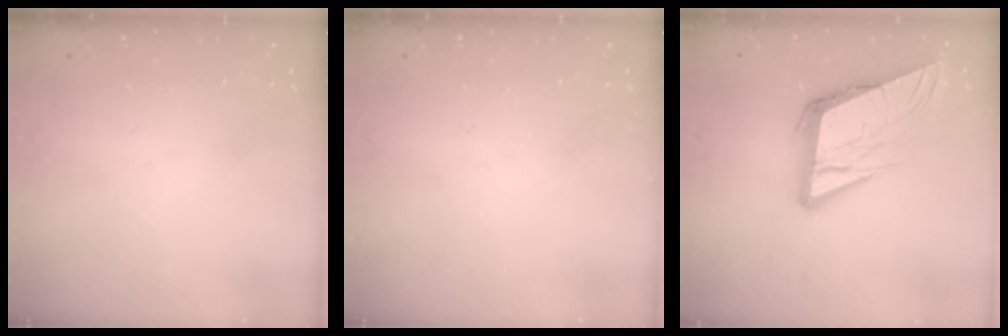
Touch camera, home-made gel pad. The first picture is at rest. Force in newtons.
{"total": 0.0}
{"total": 13.7, "press": 13.4, "slide": 2.6}